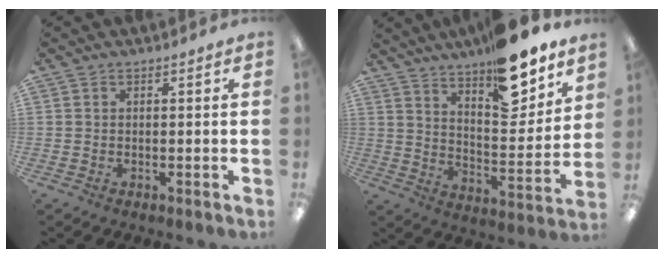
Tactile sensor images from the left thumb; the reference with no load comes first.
{"total": 17.8, "force": [13.8, 6.5, 9.2], "torque": [-0.126, -0.097, 0.233]}